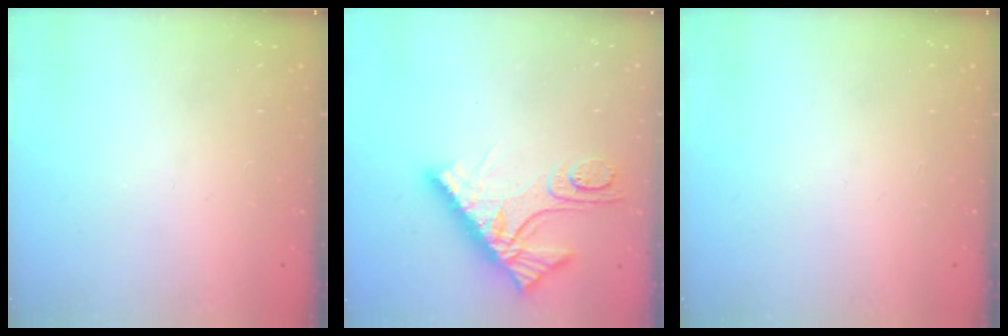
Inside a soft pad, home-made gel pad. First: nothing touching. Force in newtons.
{"total": 12.1, "press": 12.0, "slide": 1.1}
{"total": 0.0}